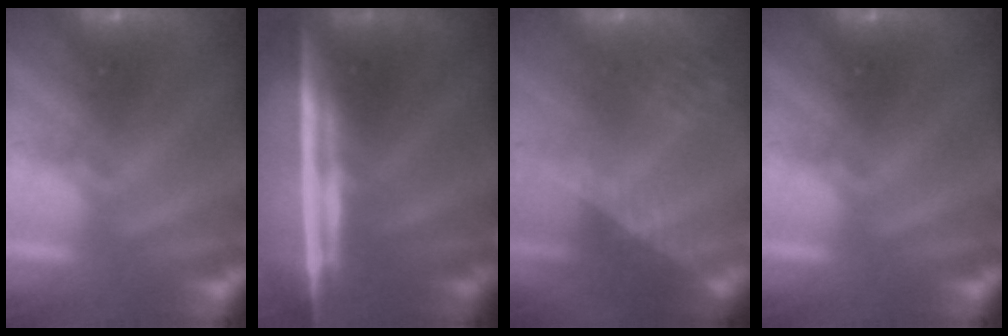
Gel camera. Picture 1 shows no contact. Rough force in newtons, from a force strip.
{"total": 8.6}
{"total": 2.4}
{"total": 0.0}